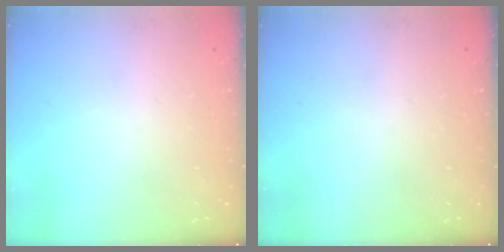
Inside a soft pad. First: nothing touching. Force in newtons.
{"total": 0.0}